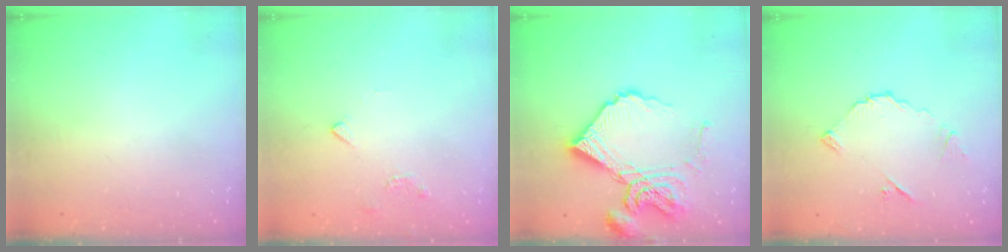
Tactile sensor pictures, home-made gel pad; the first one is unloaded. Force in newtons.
{"total": 2.9, "press": 2.8, "slide": 0.7}
{"total": 17.4, "press": 17.3, "slide": 2.0}
{"total": 7.4, "press": 7.4, "slide": 0.3}